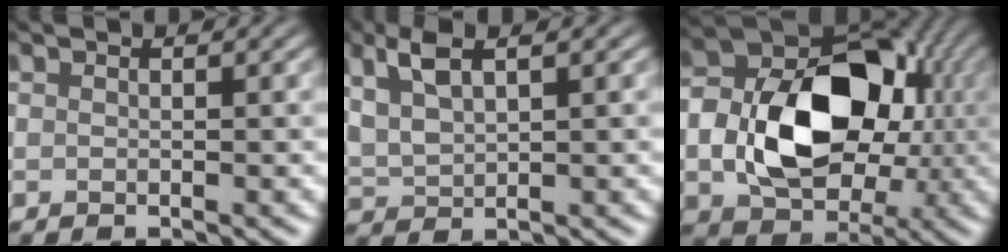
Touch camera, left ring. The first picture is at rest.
{"total": 4.2, "force": [2.1, 1.7, 3.2], "torque": [-0.078, 0.005, 0.046]}
{"total": 12.4, "force": [-0.4, 8.8, 8.7], "torque": [-0.145, -0.005, -0.005]}